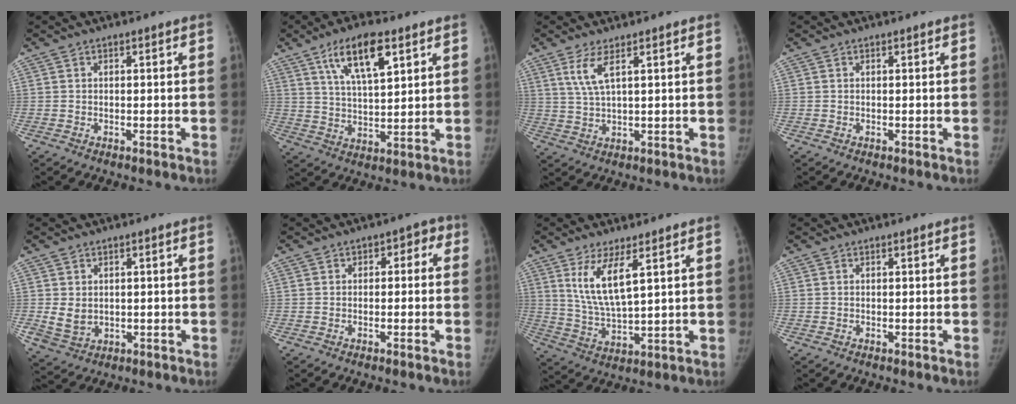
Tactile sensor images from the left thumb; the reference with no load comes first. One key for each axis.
{"total": 11.4, "fx": 6.0, "fy": 4.0, "fz": 8.8, "tx": -0.141, "ty": -0.023, "tz": 0.111}
{"total": 4.1, "fx": 2.2, "fy": 0.6, "fz": 3.5, "tx": -0.082, "ty": -0.015, "tz": 0.056}
{"total": 0.0}
{"total": 4.3, "fx": 0.3, "fy": 3.6, "fz": 2.3, "tx": -0.031, "ty": -0.013, "tz": 0.022}
{"total": 2.9, "fx": 0.0, "fy": 2.4, "fz": 1.7, "tx": 0.010, "ty": 0.014, "tz": -0.011}
{"total": 8.7, "fx": 4.0, "fy": 2.1, "fz": 7.4, "tx": -0.148, "ty": -0.038, "tz": 0.089}
{"total": 0.0}